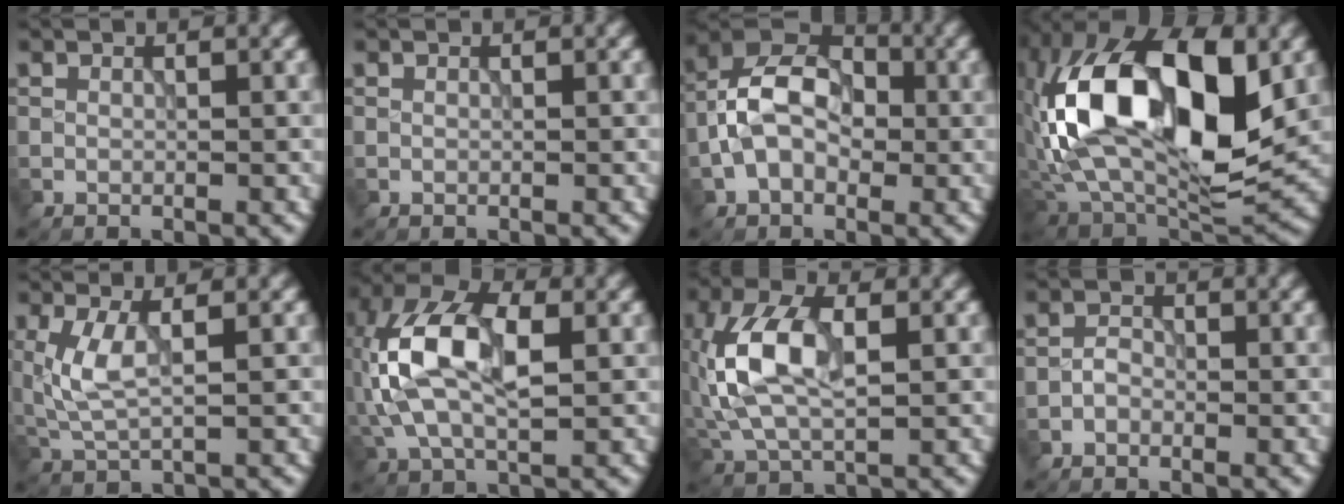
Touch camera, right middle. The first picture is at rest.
{"total": 0.0}
{"total": 7.0, "force": [-1.0, 4.7, 5.2], "torque": [-0.090, 0.022, -0.027]}
{"total": 17.7, "force": [2.1, 9.8, 14.6], "torque": [-0.272, 0.017, 0.022]}
{"total": 3.9, "force": [0.7, 1.4, 3.6], "torque": [-0.088, 0.001, 0.016]}
{"total": 10.7, "force": [0.7, 5.7, 9.0], "torque": [-0.196, 0.019, 0.006]}
{"total": 7.8, "force": [0.2, 4.2, 6.6], "torque": [-0.149, 0.012, 0.001]}
{"total": 1.2, "force": [-0.7, 0.8, 0.6], "torque": [-0.010, 0.004, -0.016]}